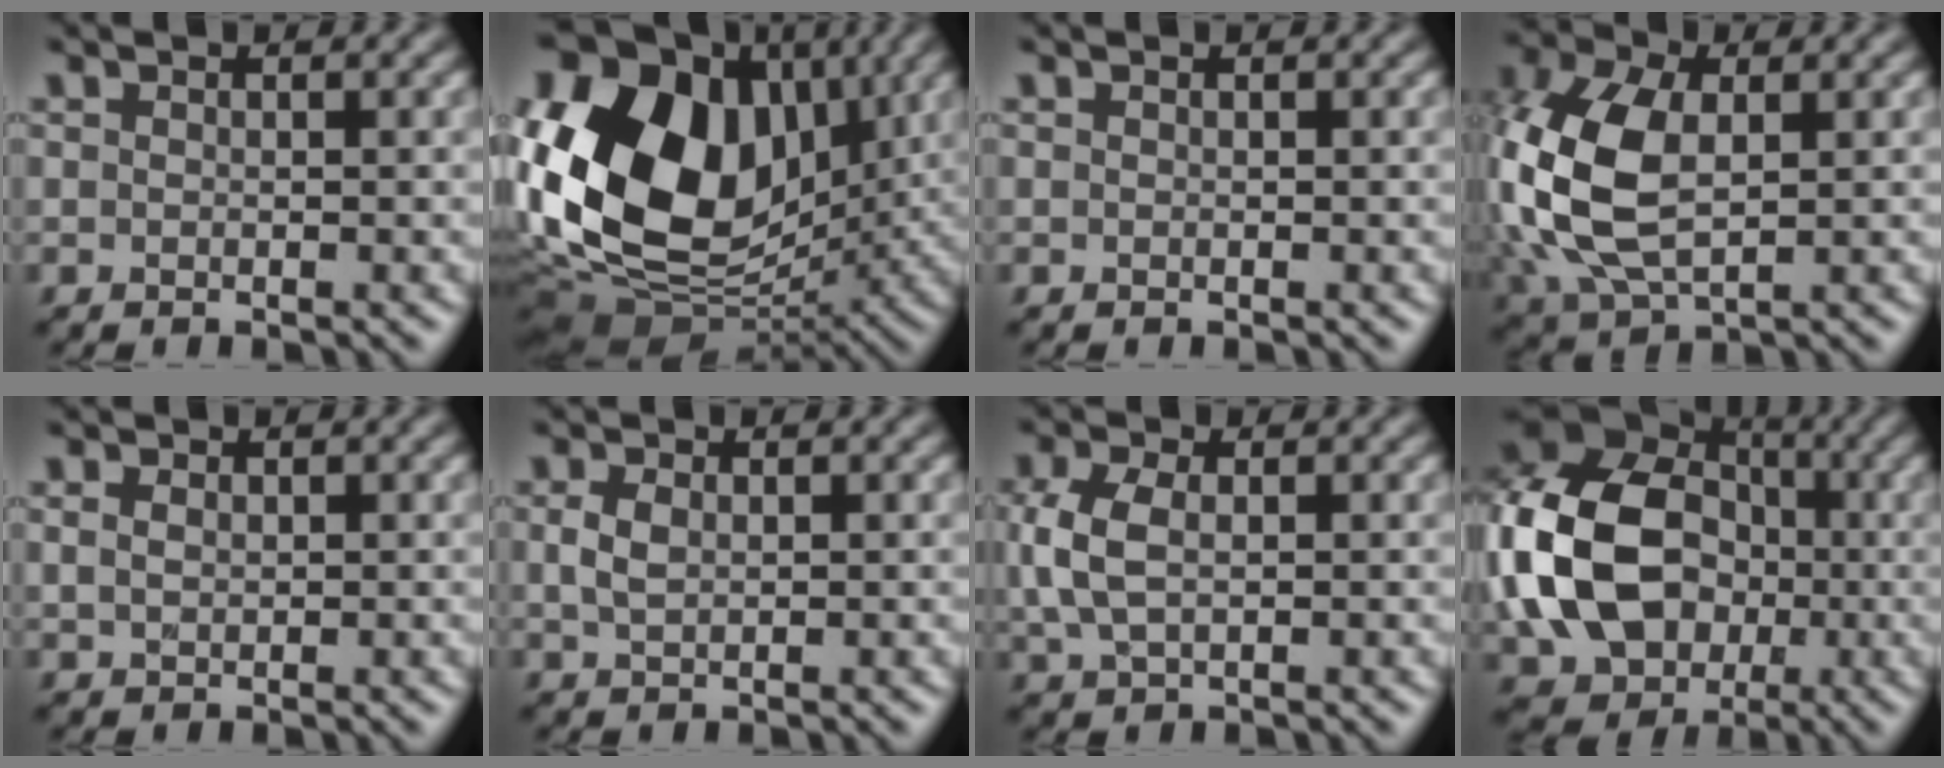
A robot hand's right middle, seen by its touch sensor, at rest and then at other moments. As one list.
[{"total": 17.4, "force": [2.5, 12.5, 11.7], "torque": [-0.237, 0.011, 0.041]}, {"total": 0.0}, {"total": 9.5, "force": [0.2, 6.1, 7.2], "torque": [-0.194, 0.004, 0.007]}, {"total": 1.1, "force": [0.5, 0.8, 0.4], "torque": [-0.009, 0.002, 0.012]}, {"total": 1.5, "force": [0.3, 1.1, 1.0], "torque": [-0.027, 0.001, 0.008]}, {"total": 3.8, "force": [0.4, 2.5, 2.8], "torque": [-0.072, 0.006, 0.009]}, {"total": 14.7, "force": [-1.3, 11.4, 9.2], "torque": [-0.221, 0.008, -0.035]}]